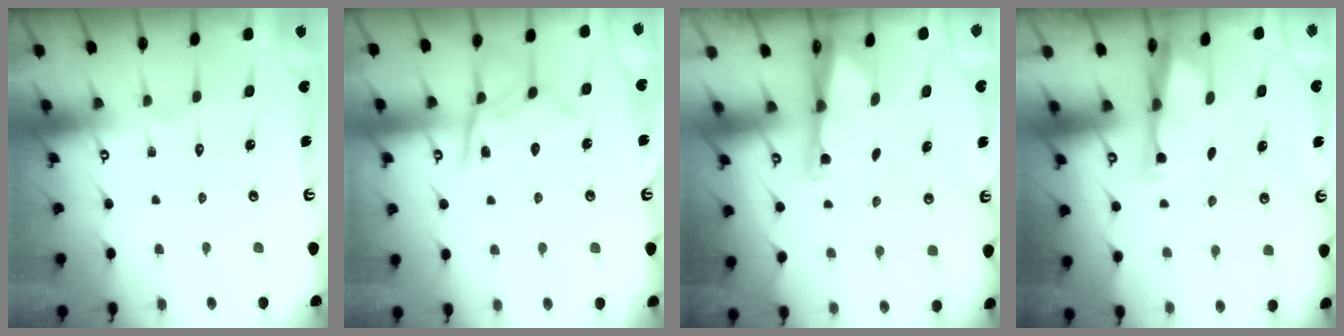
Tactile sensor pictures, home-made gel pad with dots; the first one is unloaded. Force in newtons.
{"total": 11.3, "press": 11.2, "slide": 1.1}
{"total": 1.9, "press": 1.8, "slide": 0.4}
{"total": 2.9, "press": 2.9, "slide": 0.6}